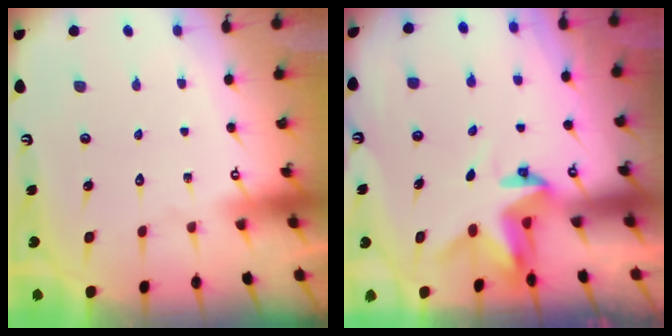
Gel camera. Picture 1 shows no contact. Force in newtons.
{"total": 3.6, "press": 3.6, "slide": 0.0}